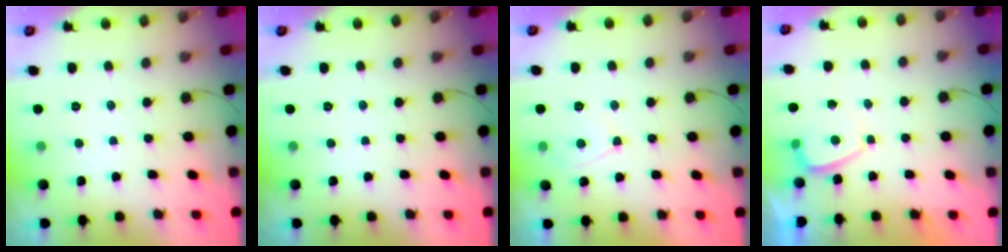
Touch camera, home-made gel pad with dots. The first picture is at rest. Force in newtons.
{"total": 0.0}
{"total": 4.2, "press": 4.1, "slide": 0.4}
{"total": 1.8, "press": 1.7, "slide": 0.6}